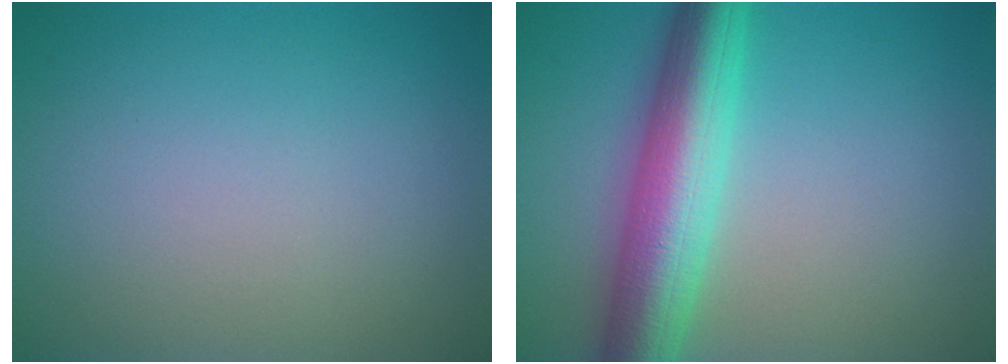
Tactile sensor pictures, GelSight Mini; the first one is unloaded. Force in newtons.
{"total": 8.0, "press": 8.0, "slide": 0.1}